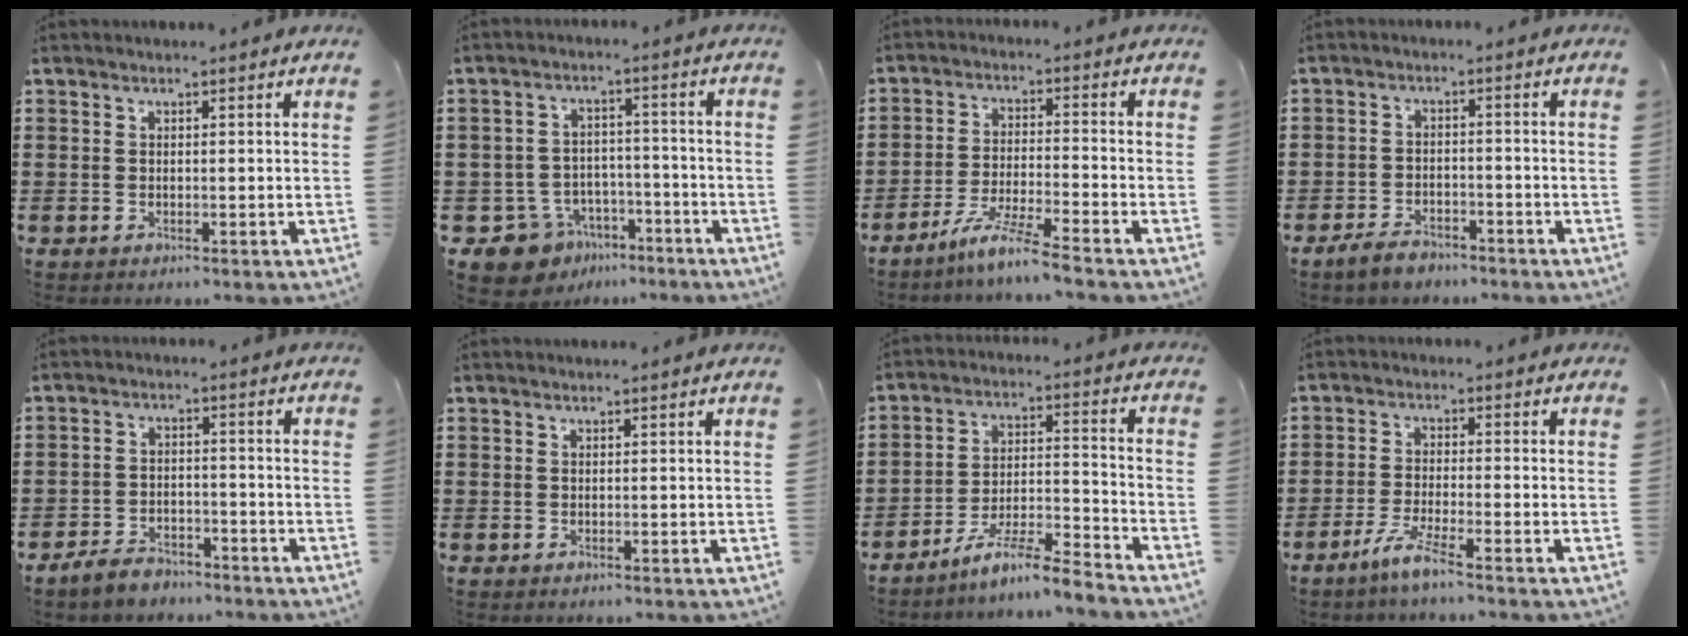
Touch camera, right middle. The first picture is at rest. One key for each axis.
{"total": 7.2, "fx": -6.0, "fy": 3.9, "fz": 1.1, "tx": -0.048, "ty": 0.021, "tz": -0.121}
{"total": 6.8, "fx": -6.0, "fy": -0.6, "fz": 3.2, "tx": -0.069, "ty": -0.017, "tz": -0.117}
{"total": 3.6, "fx": -3.3, "fy": 1.2, "fz": 0.9, "tx": -0.024, "ty": 0.006, "tz": -0.067}
{"total": 4.1, "fx": -3.8, "fy": 1.1, "fz": 0.8, "tx": -0.022, "ty": 0.007, "tz": -0.079}
{"total": 0.0}
{"total": 7.8, "fx": -7.2, "fy": -0.2, "fz": 3.0, "tx": -0.053, "ty": -0.001, "tz": -0.137}
{"total": 4.6, "fx": -3.5, "fy": -0.2, "fz": 3.0, "tx": -0.070, "ty": -0.013, "tz": -0.068}